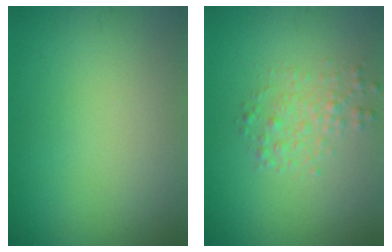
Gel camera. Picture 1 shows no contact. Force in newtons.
{"total": 1.9, "press": 1.9, "slide": 0.0}